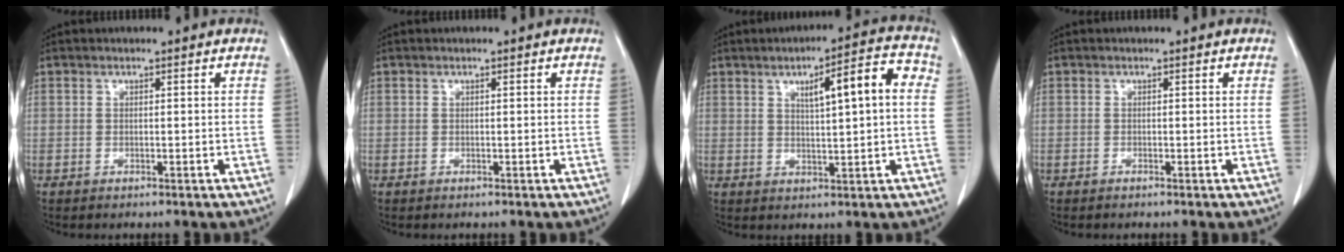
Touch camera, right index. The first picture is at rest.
{"total": 0.0}
{"total": 8.8, "force": [2.2, 1.4, 8.5], "torque": [-0.124, 0.020, 0.031]}
{"total": 0.0}